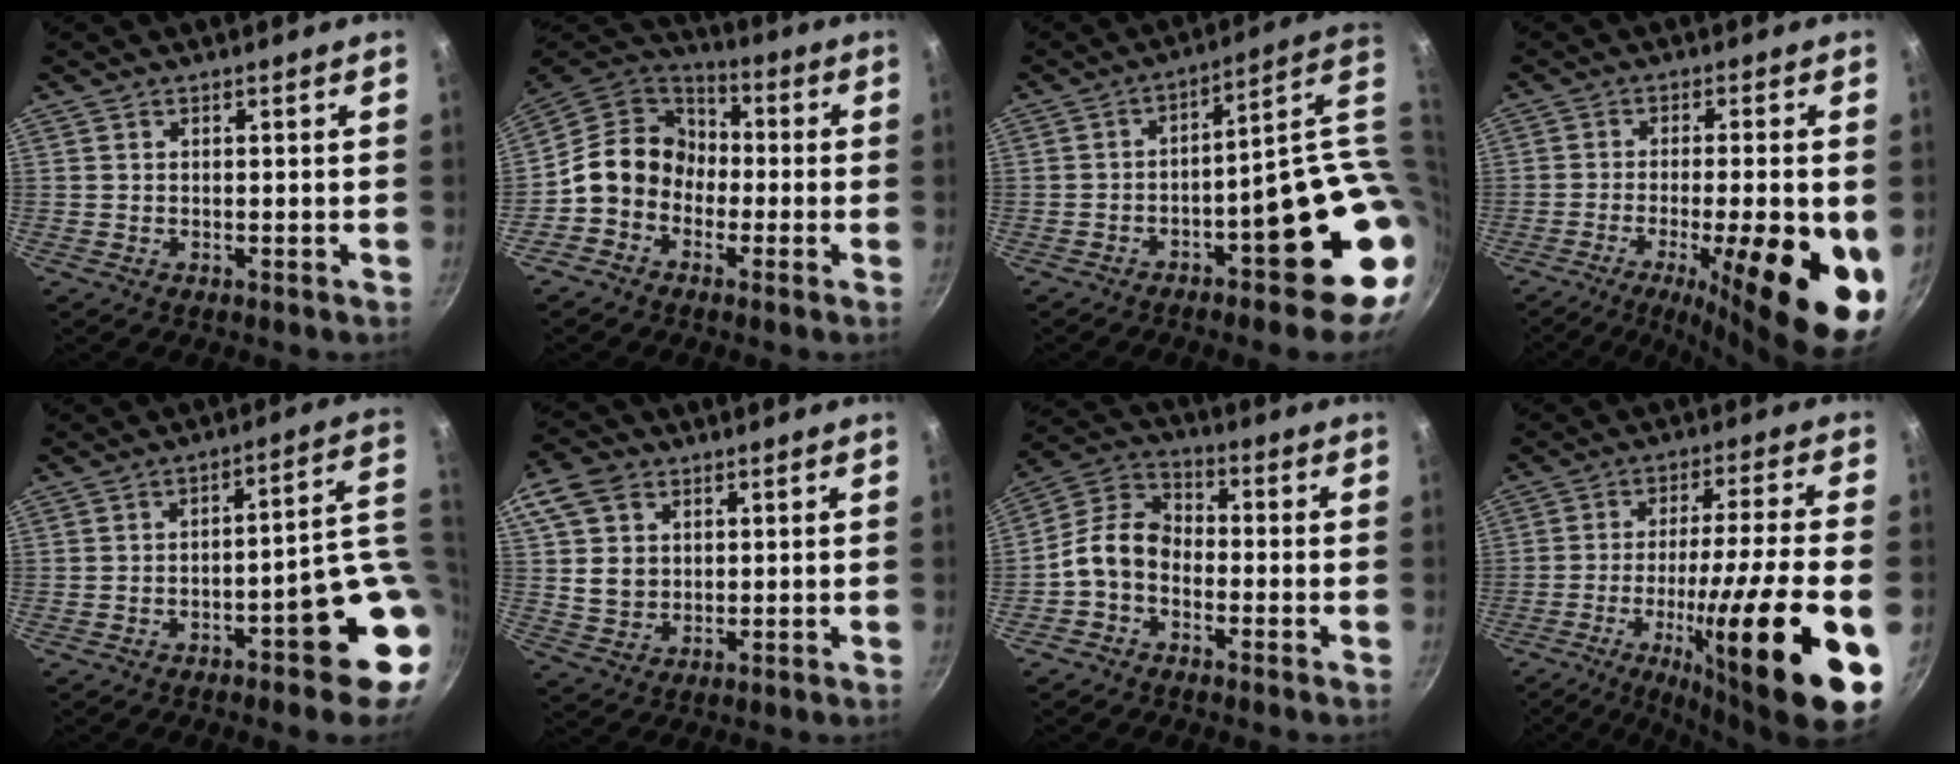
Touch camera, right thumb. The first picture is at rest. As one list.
[{"total": 12.4, "force": [-2.3, 10.6, 6.0], "torque": [-0.066, 0.047, -0.066]}, {"total": 20.3, "force": [-1.3, 6.8, 19.1], "torque": [-0.196, 0.005, -0.007]}, {"total": 19.4, "force": [-6.0, 5.2, 17.7], "torque": [-0.248, -0.002, -0.085]}, {"total": 12.7, "force": [-1.8, 4.0, 11.9], "torque": [-0.118, 0.027, -0.020]}, {"total": 11.2, "force": [3.2, 8.9, 5.9], "torque": [-0.099, -0.005, 0.058]}, {"total": 8.7, "force": [-2.8, 6.1, 5.5], "torque": [-0.094, 0.046, -0.077]}, {"total": 23.0, "force": [-8.2, 2.6, 21.4], "torque": [-0.320, 0.016, -0.130]}]